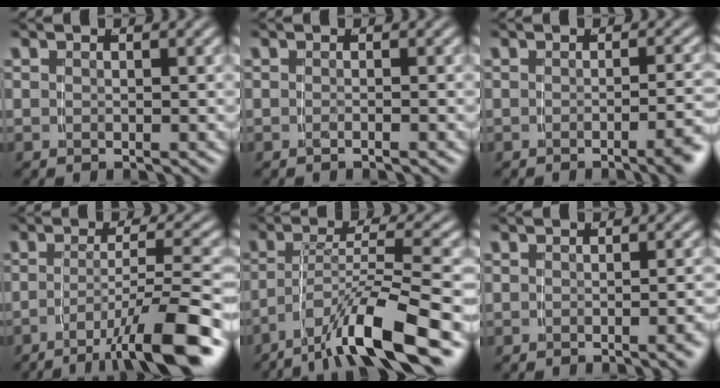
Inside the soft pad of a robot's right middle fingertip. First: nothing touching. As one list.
[{"total": 0.8, "force": [-0.7, -0.5, 0.2], "torque": [-0.004, 0.002, -0.012]}, {"total": 2.8, "force": [-1.8, -0.2, 2.1], "torque": [-0.021, 0.006, -0.032]}, {"total": 7.6, "force": [-4.6, 0.9, 5.9], "torque": [-0.081, -0.013, -0.064]}, {"total": 6.9, "force": [-3.8, 1.4, 5.6], "torque": [-0.083, -0.005, -0.057]}, {"total": 1.3, "force": [-0.9, -0.3, 0.8], "torque": [-0.009, 0.008, -0.017]}]